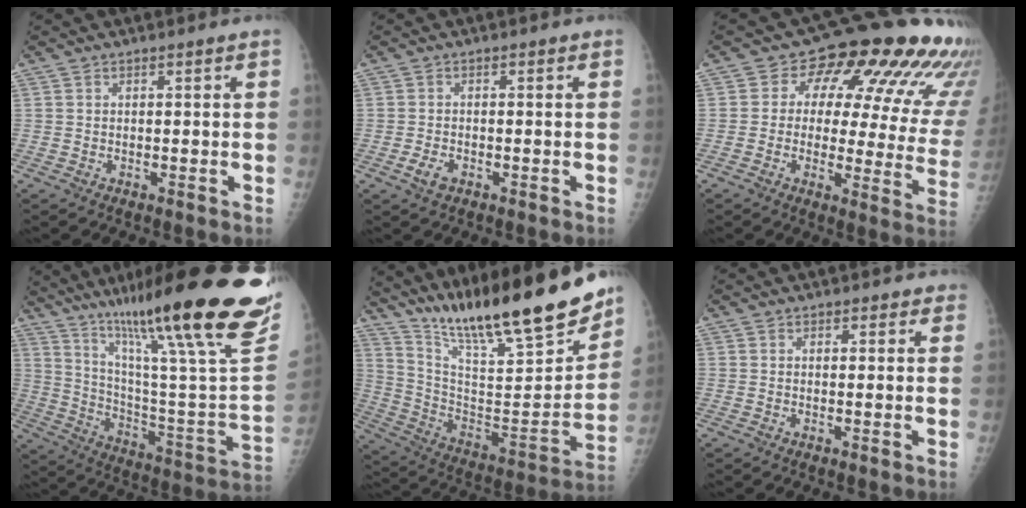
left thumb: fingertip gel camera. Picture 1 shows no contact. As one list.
[{"total": 2.6, "force": [-1.2, 1.6, 1.6], "torque": [-0.030, 0.000, -0.022]}, {"total": 21.2, "force": [11.0, 9.6, 15.4], "torque": [-0.159, -0.029, 0.117]}, {"total": 35.3, "force": [23.4, 4.6, 26.0], "torque": [-0.331, -0.088, 0.354]}, {"total": 26.5, "force": [21.0, 4.2, 15.7], "torque": [-0.237, -0.099, 0.347]}, {"total": 1.1, "force": [0.7, 0.8, 0.3], "torque": [0.011, -0.002, 0.002]}]